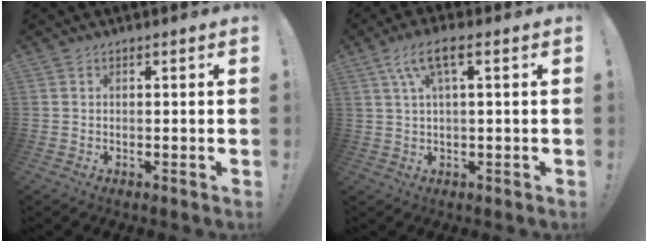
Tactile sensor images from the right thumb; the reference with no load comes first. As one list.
[{"total": 7.5, "force": [2.5, 1.9, 6.8], "torque": [-0.124, 0.001, 0.044]}]